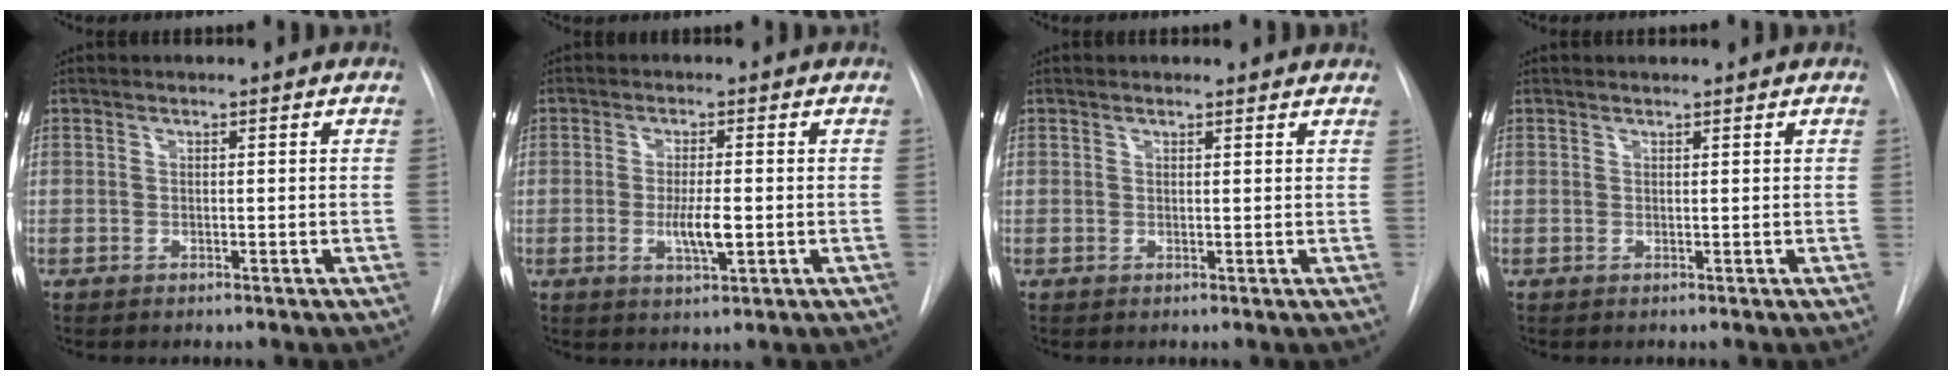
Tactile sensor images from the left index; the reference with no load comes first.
{"total": 4.6, "force": [-2.3, 0.6, 3.9], "torque": [-0.075, -0.011, -0.034]}
{"total": 1.7, "force": [1.6, 0.4, 0.3], "torque": [-0.007, 0.006, 0.003]}
{"total": 0.9, "force": [-0.8, -0.3, -0.2], "torque": [0.001, 0.004, -0.008]}